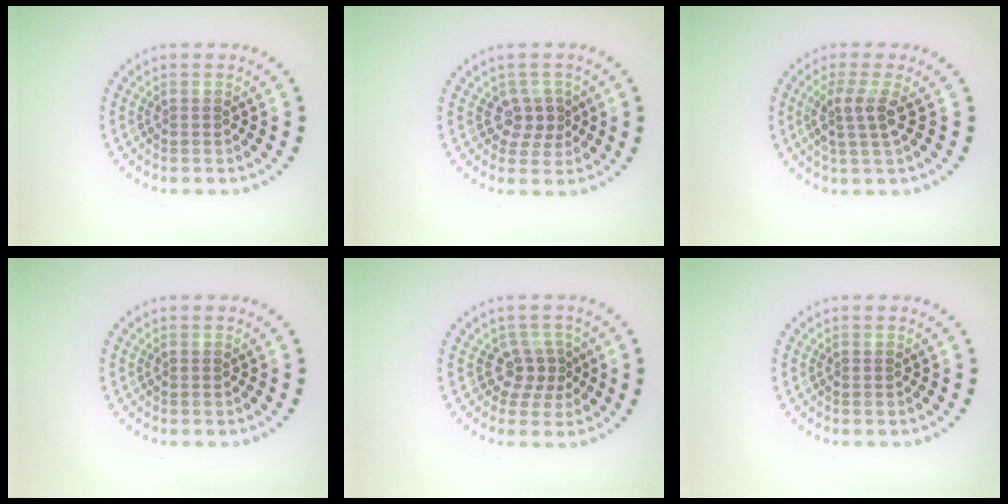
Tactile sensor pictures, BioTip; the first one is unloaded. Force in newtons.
{"total": 2.1, "press": 1.8, "slide": 1.2}
{"total": 2.6, "press": 2.0, "slide": 1.7}
{"total": 0.0}
{"total": 2.5, "press": 1.7, "slide": 1.9}
{"total": 0.0}